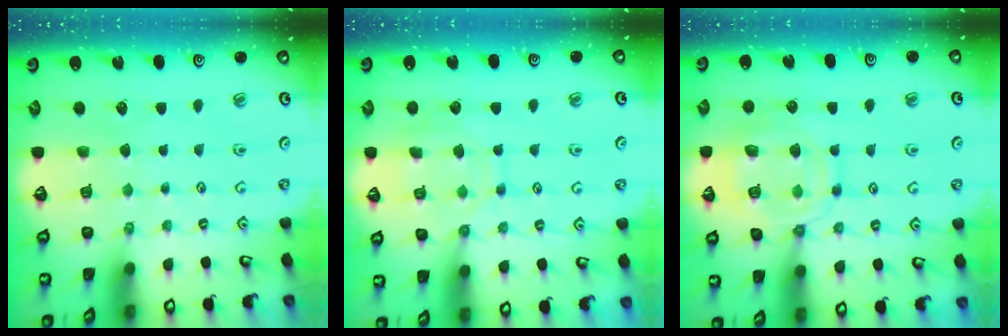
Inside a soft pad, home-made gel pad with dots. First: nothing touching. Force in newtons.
{"total": 11.0, "press": 11.0, "slide": 0.8}
{"total": 13.5, "press": 13.5, "slide": 1.2}